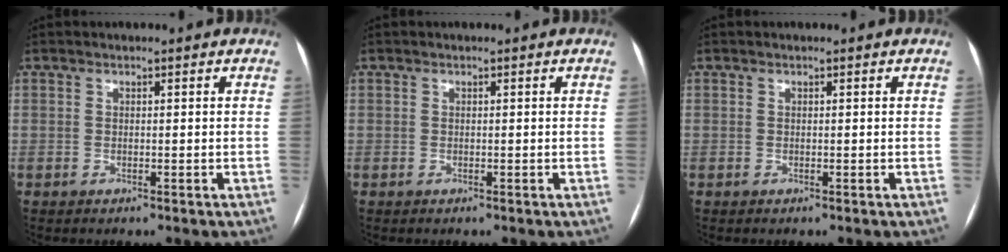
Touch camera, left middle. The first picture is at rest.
{"total": 0.0}
{"total": 0.0}